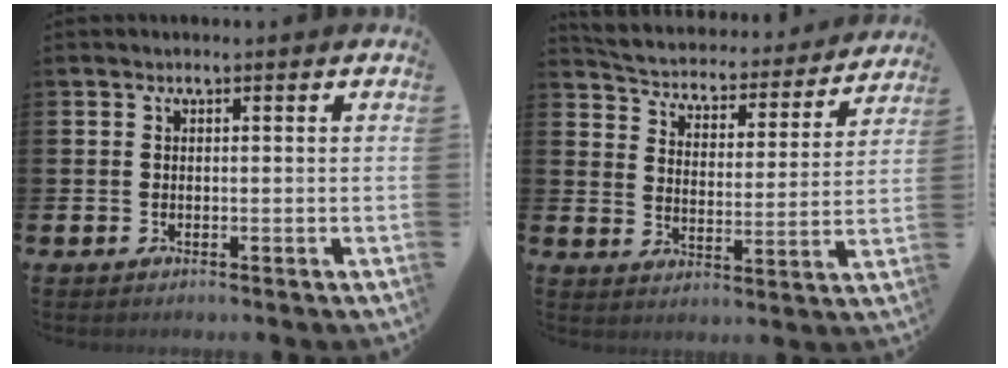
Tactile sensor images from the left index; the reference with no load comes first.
{"total": 4.4, "force": [4.2, 1.1, 0.7], "torque": [-0.039, -0.040, 0.064]}